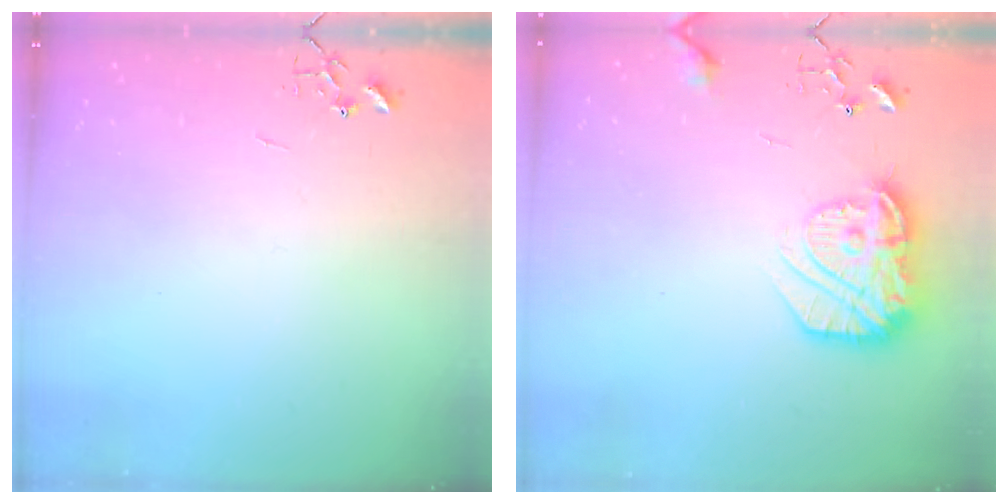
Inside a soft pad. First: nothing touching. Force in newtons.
{"total": 17.2, "press": 17.2, "slide": 1.1}